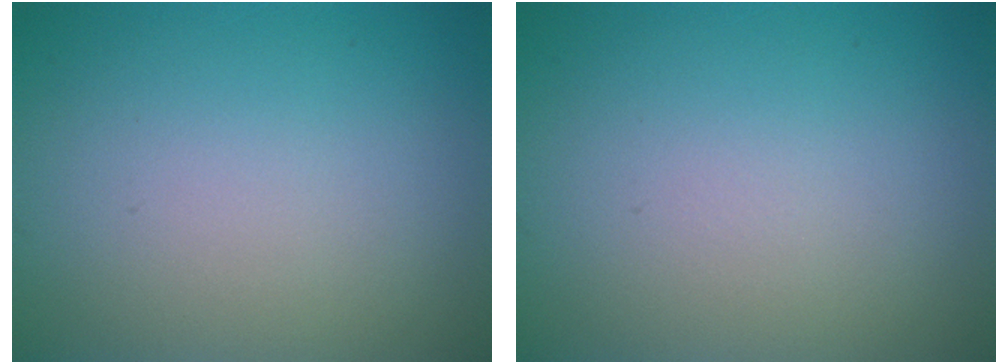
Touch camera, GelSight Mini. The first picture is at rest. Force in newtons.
{"total": 0.0}